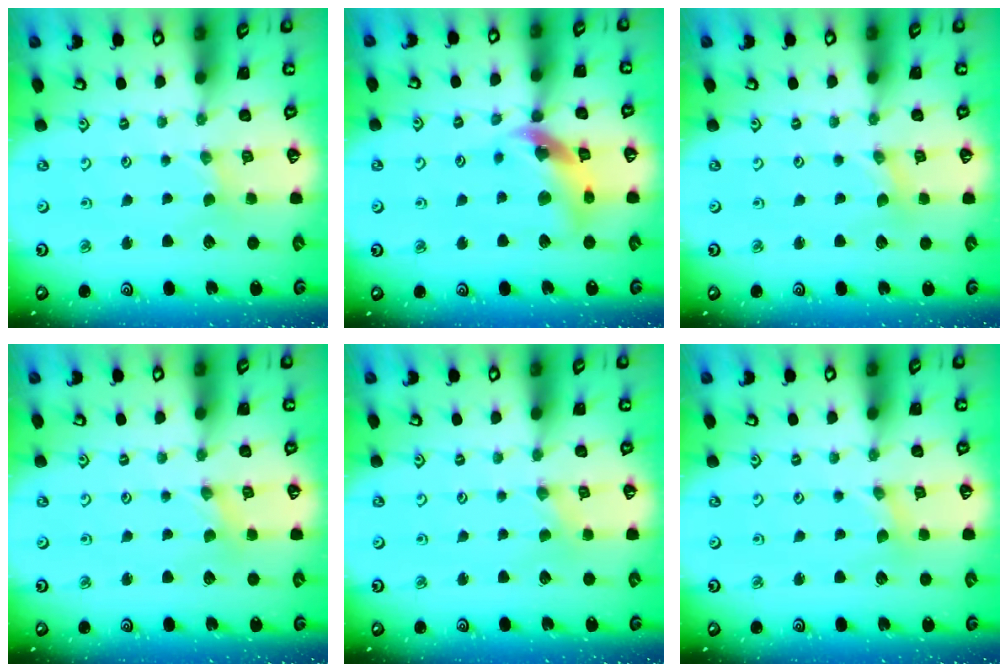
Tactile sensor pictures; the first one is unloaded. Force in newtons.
{"total": 13.2, "press": 13.1, "slide": 1.5}
{"total": 0.0}
{"total": 0.0}
{"total": 0.0}
{"total": 0.0}